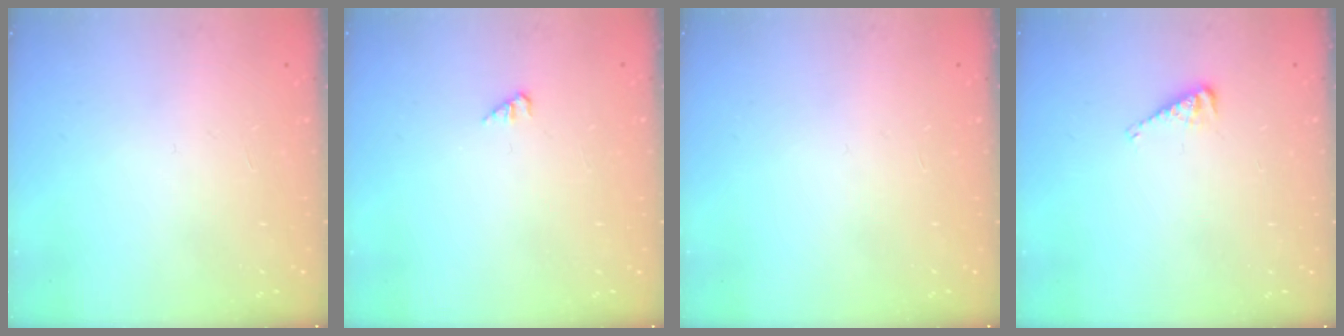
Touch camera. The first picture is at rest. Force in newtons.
{"total": 1.6, "press": 1.6, "slide": 0.2}
{"total": 0.0}
{"total": 4.1, "press": 4.1, "slide": 0.5}